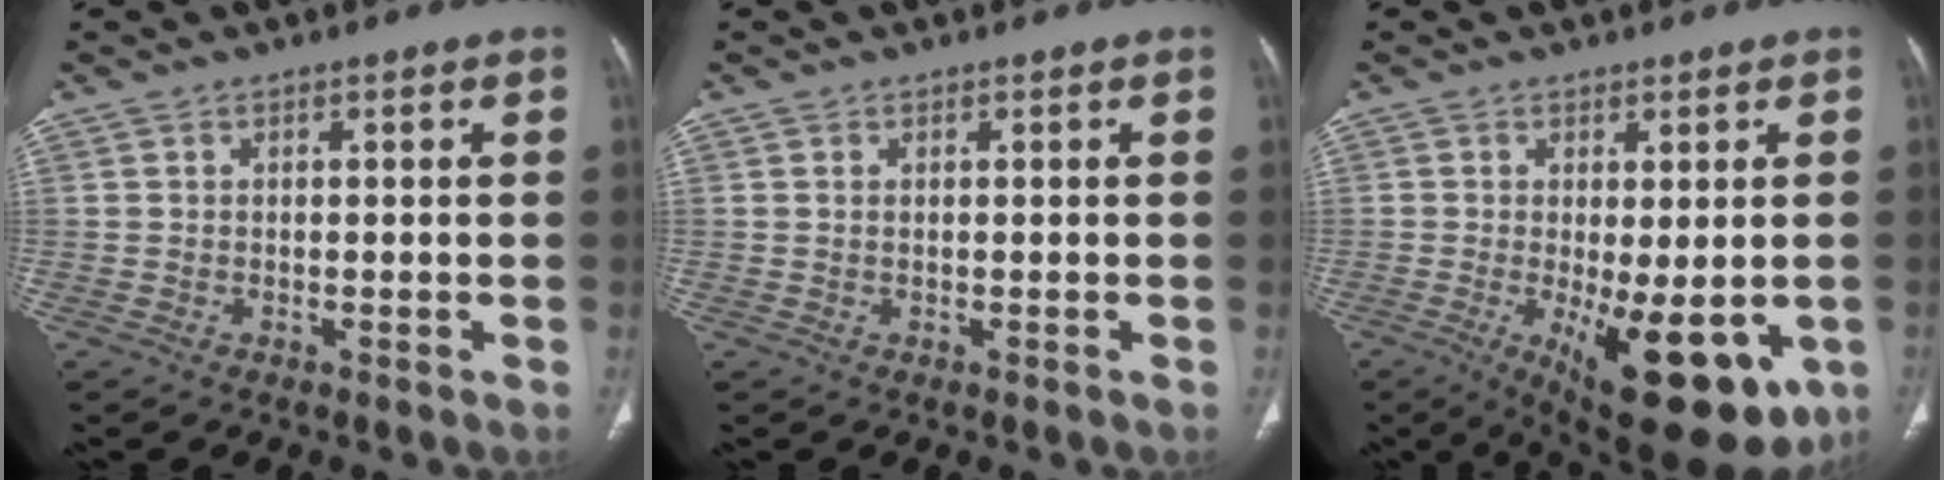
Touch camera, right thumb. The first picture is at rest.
{"total": 0.0}
{"total": 15.8, "force": [-5.1, 6.2, 13.6], "torque": [-0.156, -0.020, -0.053]}